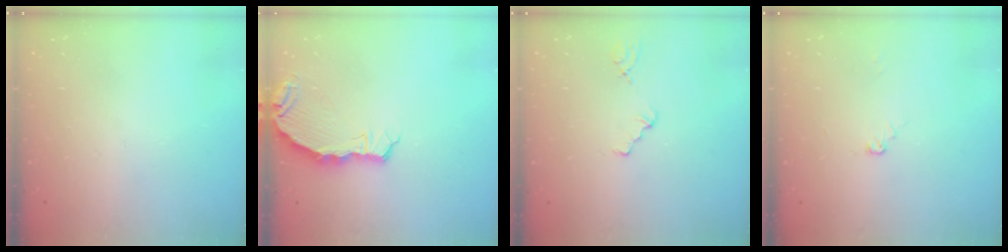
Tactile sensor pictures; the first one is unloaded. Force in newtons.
{"total": 6.9, "press": 5.2, "slide": 4.5}
{"total": 1.2, "press": 1.2, "slide": 0.2}
{"total": 3.8, "press": 3.8, "slide": 0.4}